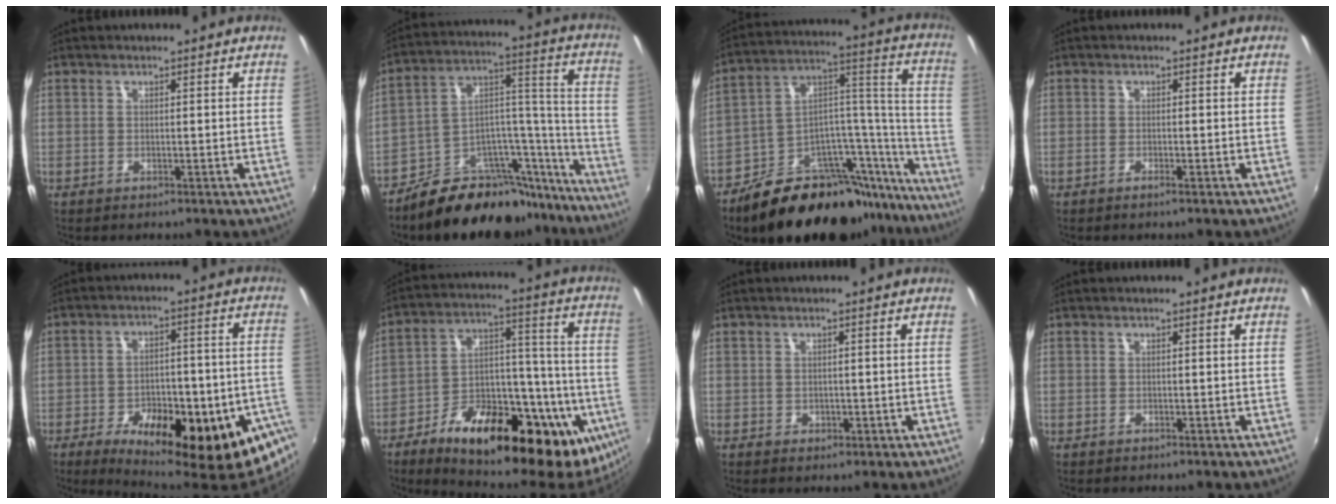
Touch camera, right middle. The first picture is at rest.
{"total": 22.0, "force": [-18.2, 9.1, 8.3], "torque": [-0.110, 0.066, -0.267]}
{"total": 27.8, "force": [-21.2, 11.4, 13.9], "torque": [-0.169, 0.063, -0.308]}
{"total": 1.3, "force": [-1.0, 0.0, 0.9], "torque": [-0.020, -0.004, -0.019]}
{"total": 27.5, "force": [-14.7, 10.4, 20.8], "torque": [-0.297, -0.031, -0.185]}
{"total": 31.6, "force": [-15.1, 13.7, 24.2], "torque": [-0.340, 0.013, -0.217]}
{"total": 1.4, "force": [-0.3, 1.2, 0.7], "torque": [-0.008, -0.004, -0.006]}
{"total": 0.0}